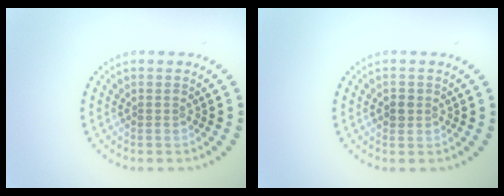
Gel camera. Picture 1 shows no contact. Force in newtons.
{"total": 1.1, "press": 1.1, "slide": 0.3}